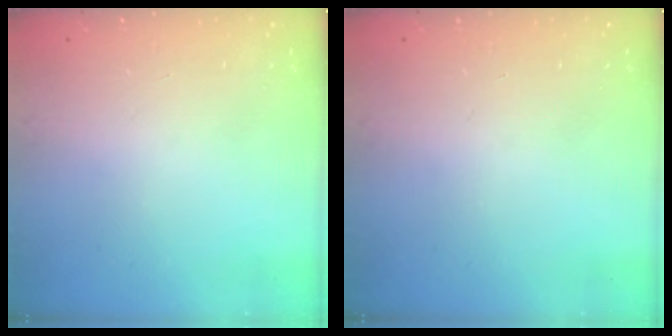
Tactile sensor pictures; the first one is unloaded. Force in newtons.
{"total": 0.0}